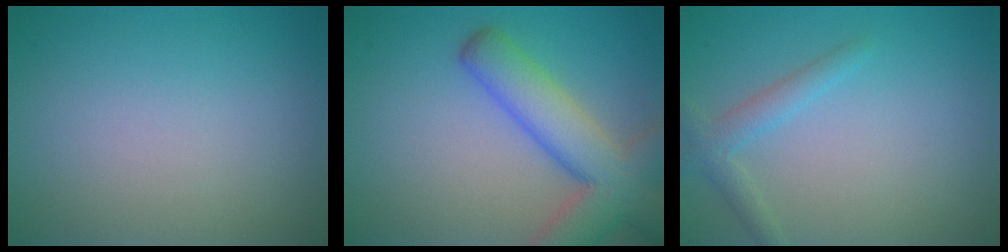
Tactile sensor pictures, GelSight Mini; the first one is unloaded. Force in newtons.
{"total": 7.6, "press": 7.6, "slide": 0.5}
{"total": 2.1, "press": 2.1, "slide": 0.1}